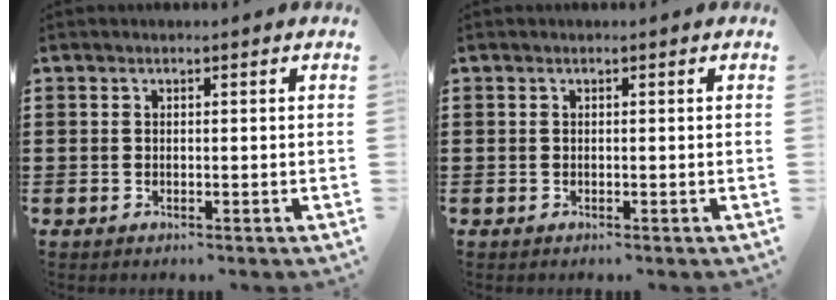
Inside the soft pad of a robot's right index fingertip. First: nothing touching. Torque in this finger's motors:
{"motor_torque": [0.08, 0.07, 0.00, 0.00]}